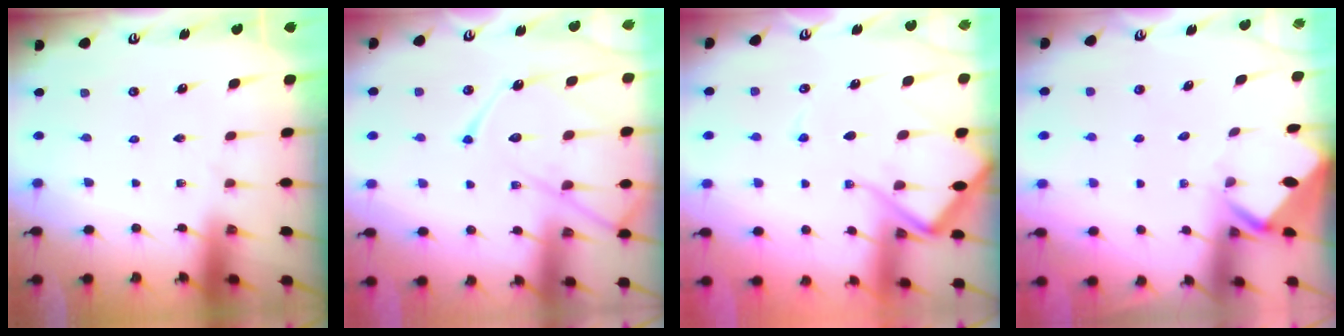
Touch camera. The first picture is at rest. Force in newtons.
{"total": 15.4, "press": 15.3, "slide": 1.3}
{"total": 11.0, "press": 10.9, "slide": 1.5}
{"total": 3.9, "press": 3.9, "slide": 0.4}